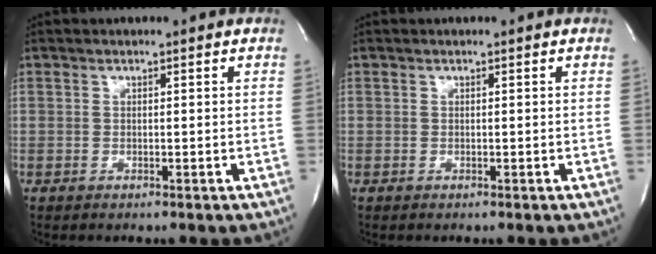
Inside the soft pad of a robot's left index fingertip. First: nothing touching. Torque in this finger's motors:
{"motor_torque": [0.00, 0.00, 0.00, 0.00]}